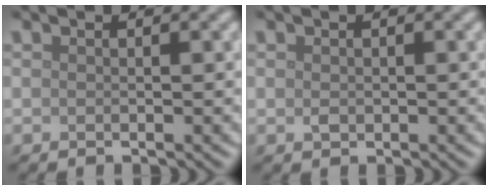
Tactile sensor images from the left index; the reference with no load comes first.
{"total": 0.7, "force": [0.0, 0.6, 0.5], "torque": [-0.008, -0.001, 0.001]}